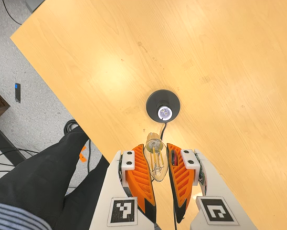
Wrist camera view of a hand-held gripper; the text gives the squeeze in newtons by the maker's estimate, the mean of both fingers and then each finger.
{"total": 21.2, "left": 26.8, "right": 15.7}